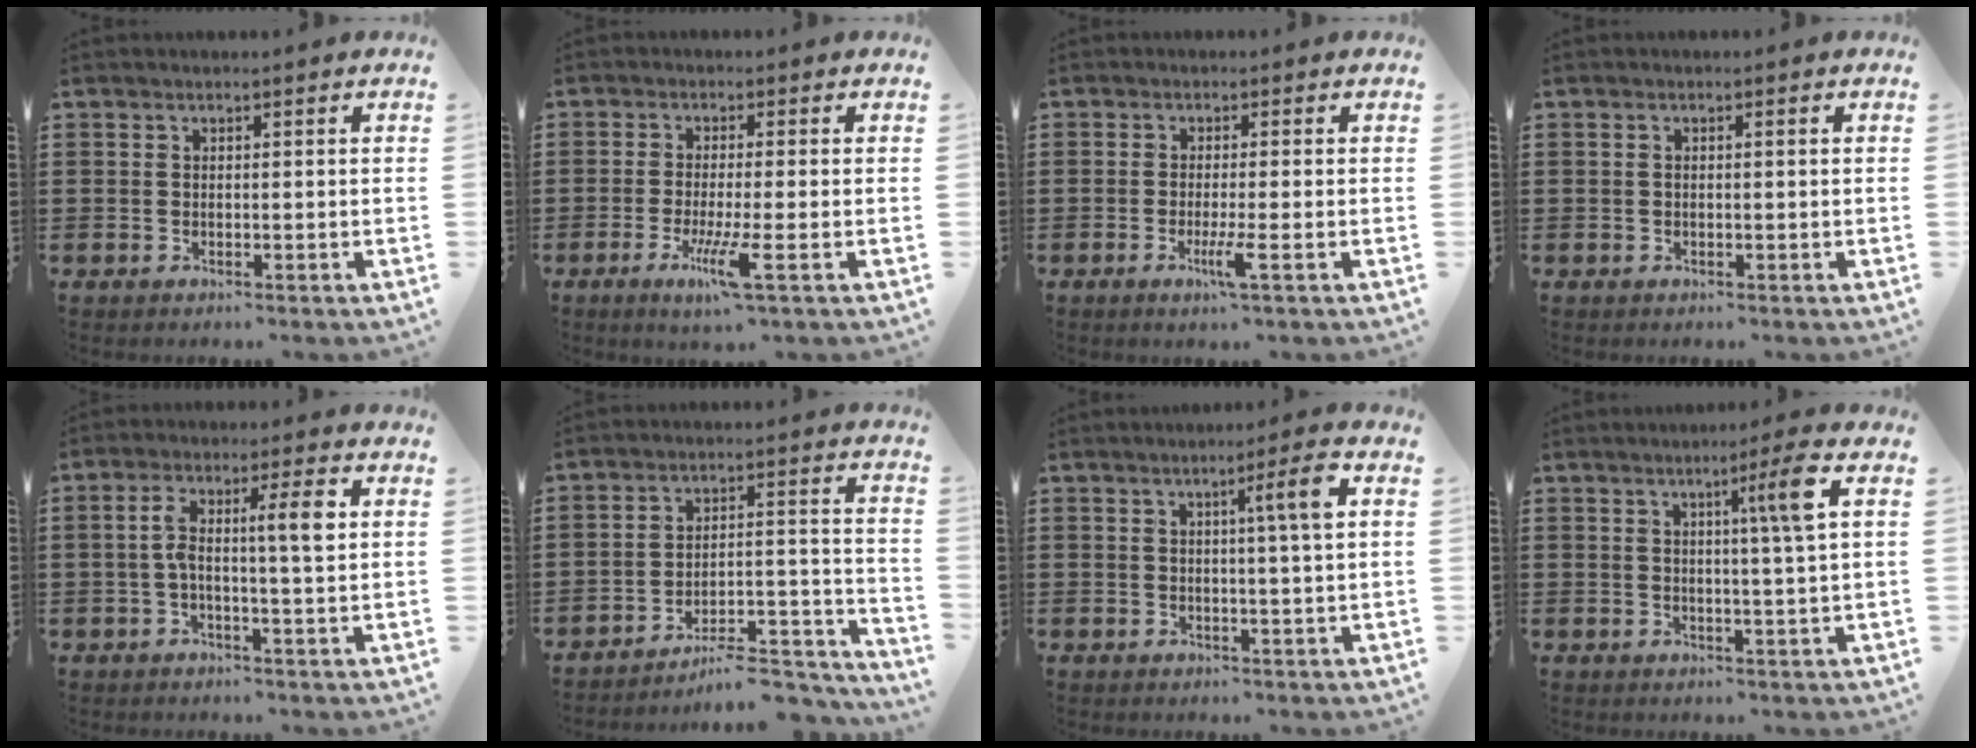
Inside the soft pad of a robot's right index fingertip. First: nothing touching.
{"total": 5.8, "force": [-2.4, 0.0, 5.3], "torque": [-0.113, -0.025, -0.045]}
{"total": 3.7, "force": [-1.5, -0.1, 3.3], "torque": [-0.070, -0.019, -0.030]}
{"total": 0.7, "force": [0.1, 0.1, 0.7], "torque": [-0.013, 0.000, 0.002]}
{"total": 7.1, "force": [0.8, 1.2, 7.0], "torque": [-0.130, 0.005, 0.008]}
{"total": 8.1, "force": [-7.4, 1.4, 3.2], "torque": [-0.038, 0.017, -0.140]}
{"total": 5.3, "force": [1.5, -0.4, 5.1], "torque": [-0.081, -0.008, 0.015]}
{"total": 6.4, "force": [2.2, -1.2, 5.9], "torque": [-0.101, -0.013, 0.025]}